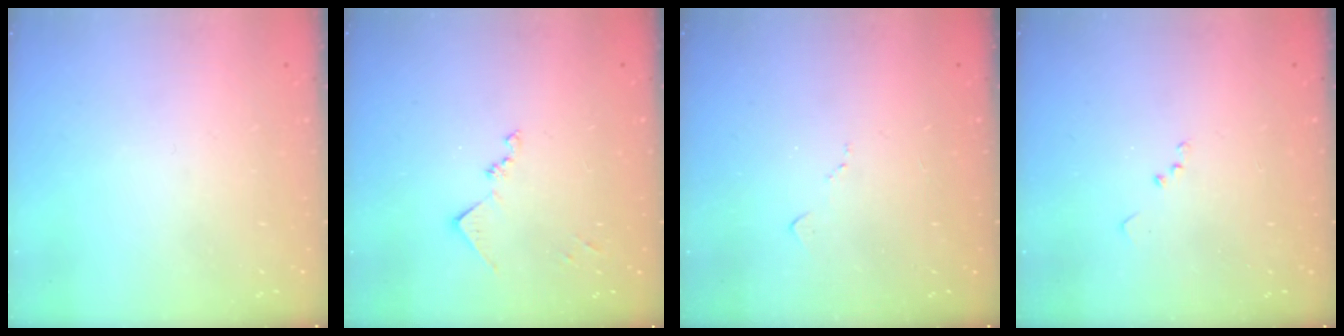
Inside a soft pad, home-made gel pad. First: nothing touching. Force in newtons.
{"total": 8.9, "press": 8.9, "slide": 0.6}
{"total": 6.2, "press": 6.1, "slide": 0.8}
{"total": 8.6, "press": 8.5, "slide": 1.1}